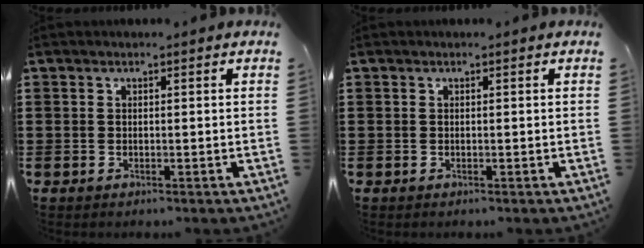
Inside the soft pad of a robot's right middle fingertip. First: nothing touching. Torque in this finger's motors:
{"motor_torque": [-0.06, -0.07, 0.01, 0.01]}